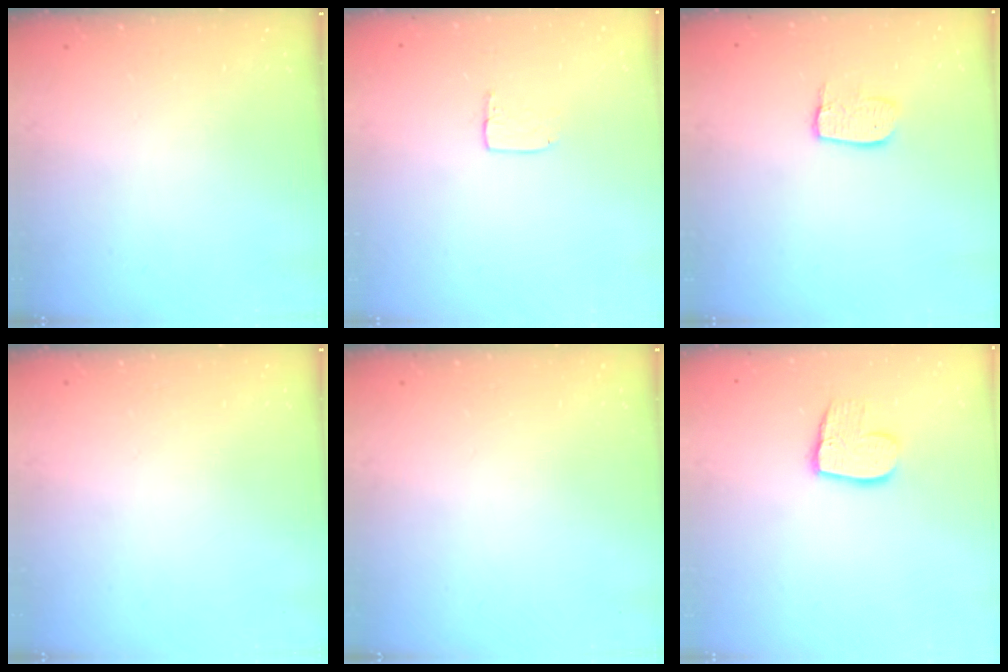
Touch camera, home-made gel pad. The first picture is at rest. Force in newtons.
{"total": 5.2, "press": 5.2, "slide": 0.4}
{"total": 7.0, "press": 7.0, "slide": 0.3}
{"total": 0.0}
{"total": 0.0}
{"total": 10.0, "press": 10.0, "slide": 0.8}